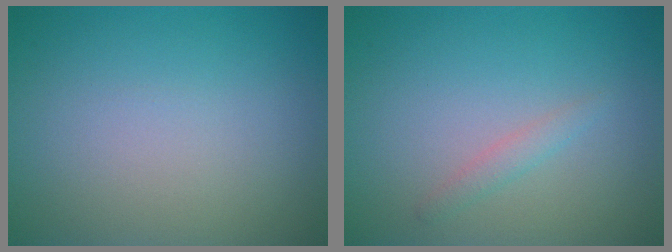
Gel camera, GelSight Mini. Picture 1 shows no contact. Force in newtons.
{"total": 1.1, "press": 1.1, "slide": 0.2}